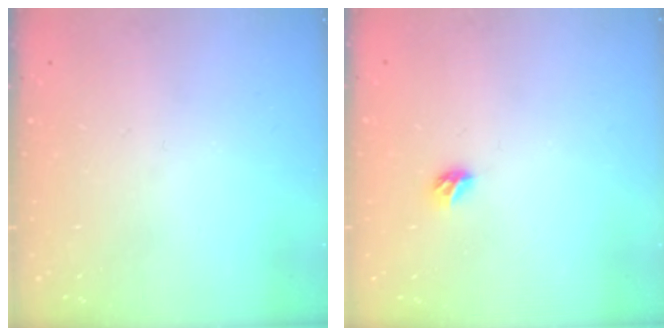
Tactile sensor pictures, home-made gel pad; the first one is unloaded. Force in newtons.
{"total": 3.3, "press": 3.2, "slide": 0.8}